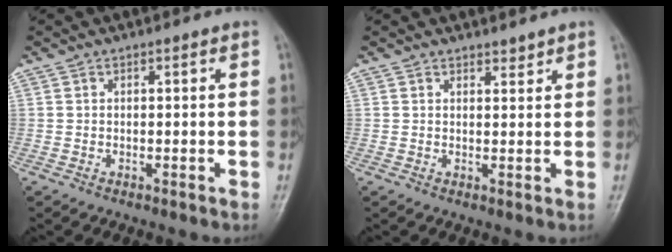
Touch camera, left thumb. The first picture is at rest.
{"total": 1.4, "force": [1.3, 0.3, 0.2], "torque": [0.004, -0.013, 0.021]}